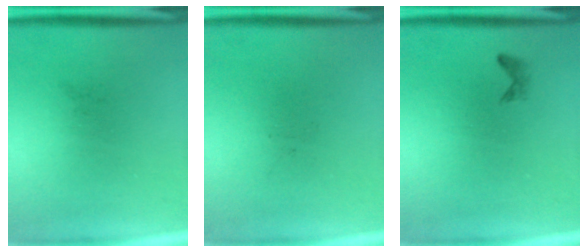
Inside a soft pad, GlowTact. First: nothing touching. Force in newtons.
{"total": 0.0}
{"total": 0.7}